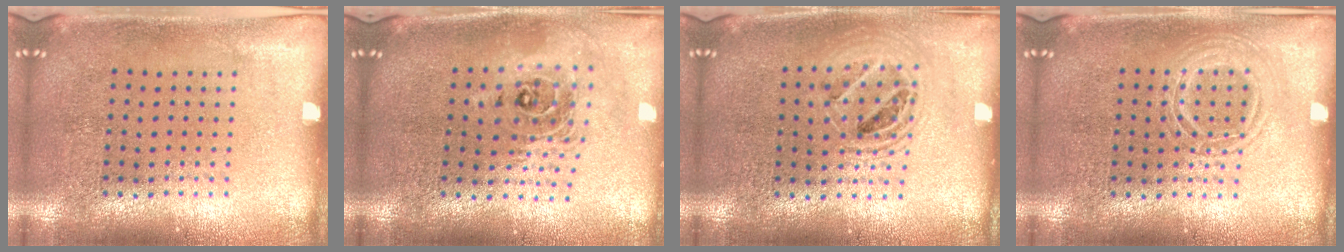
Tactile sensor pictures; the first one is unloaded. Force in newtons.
{"total": 2.0, "press": 1.6, "slide": 1.3}
{"total": 1.5, "press": 1.3, "slide": 0.7}
{"total": 2.0, "press": 2.0, "slide": 0.3}